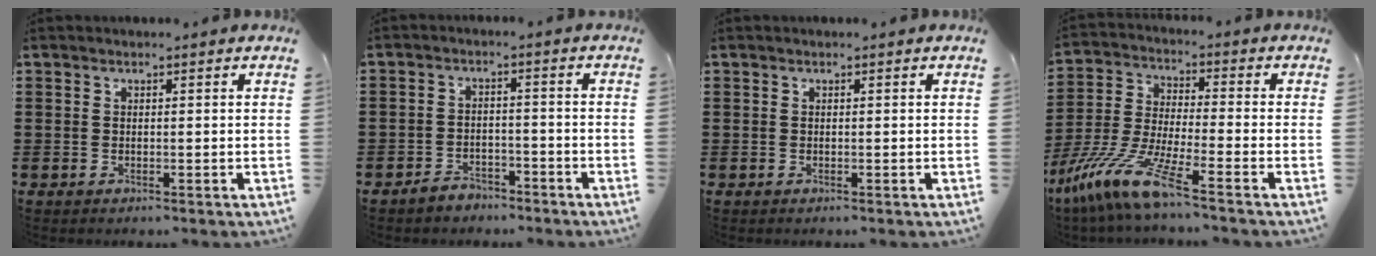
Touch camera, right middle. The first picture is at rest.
{"total": 3.2, "force": [-3.0, 1.0, 0.1], "torque": [-0.007, 0.005, -0.063]}
{"total": 0.0}
{"total": 11.1, "force": [-8.5, 0.4, 7.1], "torque": [-0.170, -0.008, -0.179]}